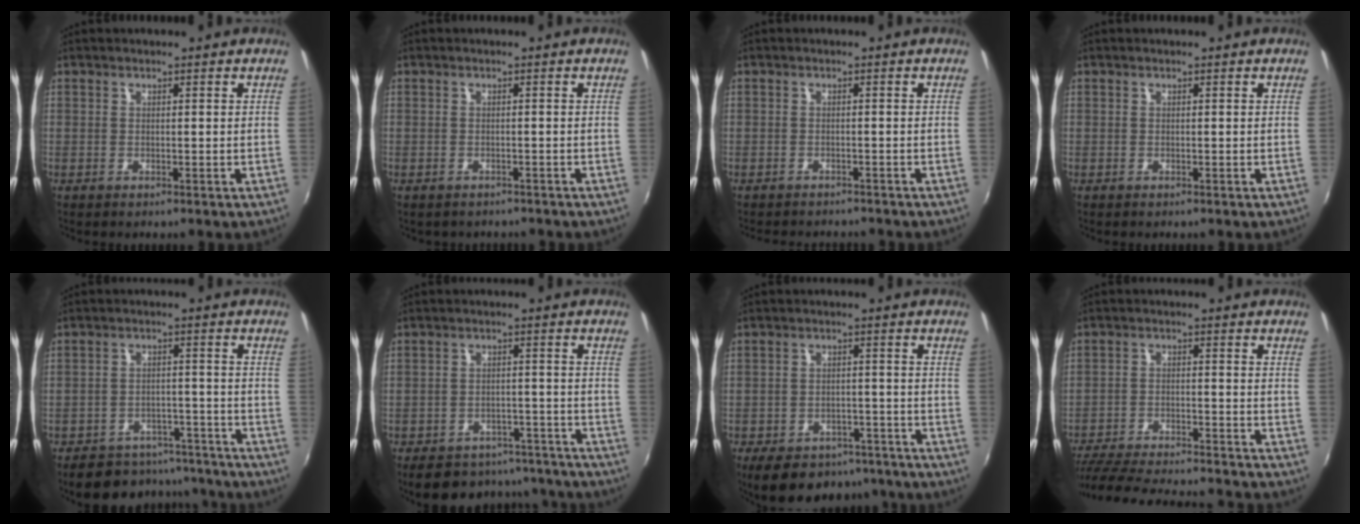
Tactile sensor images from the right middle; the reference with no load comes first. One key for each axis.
{"total": 9.9, "fx": -8.7, "fy": 3.7, "fz": 2.8, "tx": -0.064, "ty": -0.003, "tz": -0.112}
{"total": 4.4, "fx": -4.0, "fy": 1.4, "fz": 1.1, "tx": -0.034, "ty": -0.004, "tz": -0.059}
{"total": 0.0}
{"total": 16.8, "fx": -14.7, "fy": 6.4, "fz": 5.0, "tx": -0.109, "ty": 0.031, "tz": -0.182}
{"total": 19.0, "fx": -16.4, "fy": 7.4, "fz": 6.1, "tx": -0.120, "ty": 0.031, "tz": -0.194}
{"total": 16.3, "fx": -12.7, "fy": 7.9, "fz": 6.7, "tx": -0.141, "ty": 0.007, "tz": -0.158}
{"total": 22.4, "fx": -19.8, "fy": 3.6, "fz": 9.6, "tx": -0.191, "ty": -0.028, "tz": -0.290}